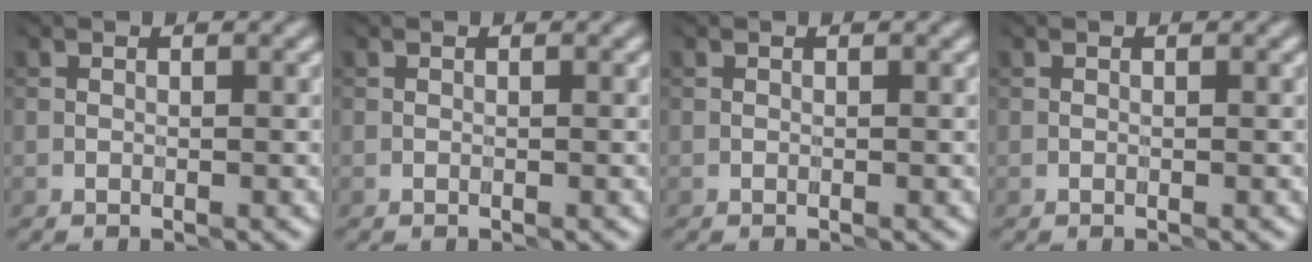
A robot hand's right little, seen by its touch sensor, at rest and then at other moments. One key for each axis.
{"total": 0.0}
{"total": 0.0}
{"total": 0.0}